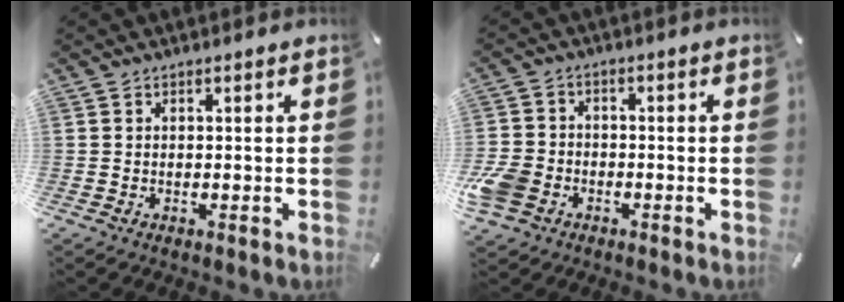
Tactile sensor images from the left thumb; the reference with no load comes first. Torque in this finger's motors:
{"motor_torque": [0.31, 0.59, 0.28, -0.01, 0.21]}